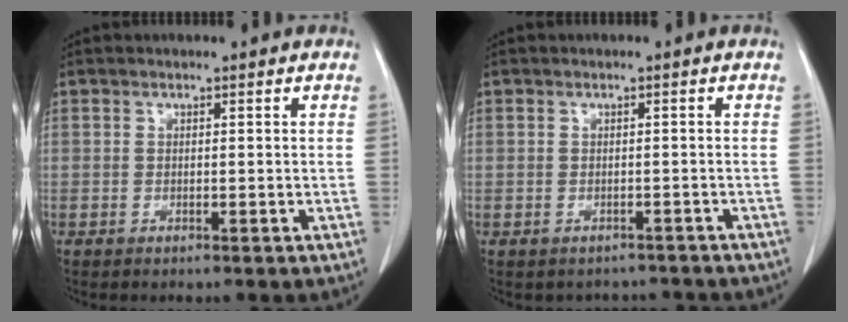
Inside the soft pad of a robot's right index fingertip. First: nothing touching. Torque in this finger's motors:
{"motor_torque": [-0.66, -0.61, -0.30, -0.15]}